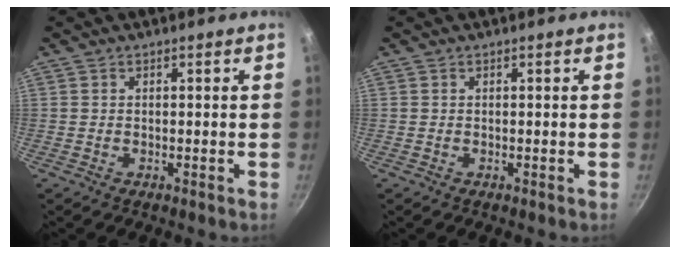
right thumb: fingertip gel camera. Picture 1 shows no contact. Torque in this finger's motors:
{"motor_torque": [0.00, 0.01, 0.00, -0.02, 0.00]}